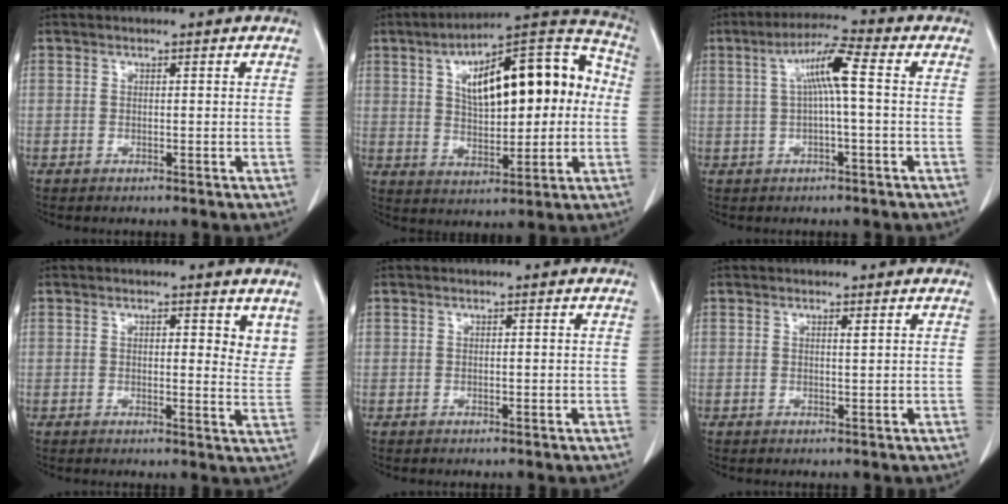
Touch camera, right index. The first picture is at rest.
{"total": 22.1, "force": [3.6, 8.9, 19.9], "torque": [-0.317, 0.049, 0.057]}
{"total": 7.3, "force": [1.1, 0.7, 7.2], "torque": [-0.136, 0.023, 0.019]}
{"total": 6.7, "force": [3.3, 2.8, 5.1], "torque": [-0.062, -0.010, 0.038]}
{"total": 0.9, "force": [-0.1, 0.5, 0.7], "torque": [-0.021, 0.004, 0.003]}
{"total": 1.0, "force": [0.4, 0.2, 0.9], "torque": [-0.021, 0.001, 0.010]}